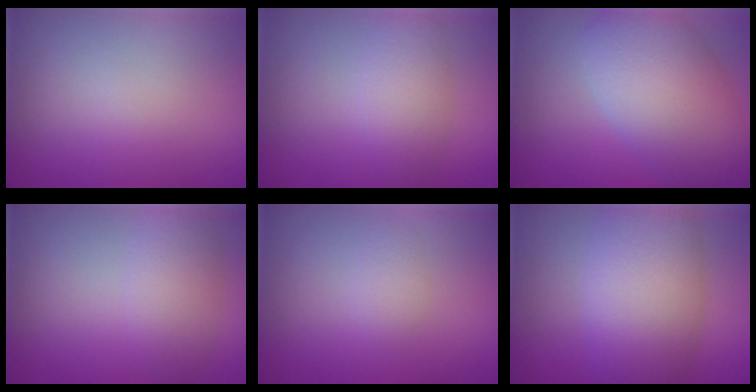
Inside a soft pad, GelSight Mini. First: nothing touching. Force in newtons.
{"total": 3.1, "press": 3.1, "slide": 0.1}
{"total": 9.4, "press": 9.4, "slide": 0.5}
{"total": 3.5, "press": 3.5, "slide": 0.1}
{"total": 1.2, "press": 1.2, "slide": 0.0}
{"total": 8.6, "press": 8.6, "slide": 0.3}